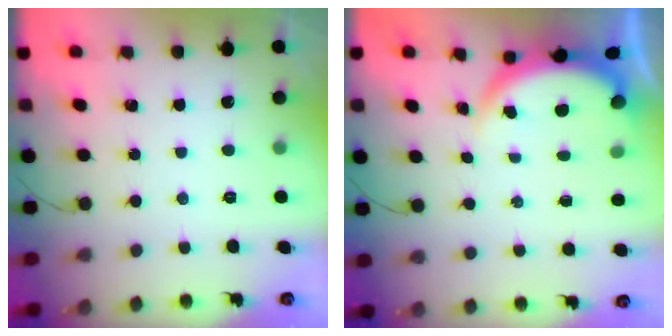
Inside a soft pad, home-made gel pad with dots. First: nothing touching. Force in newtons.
{"total": 3.9, "press": 3.9, "slide": 0.1}